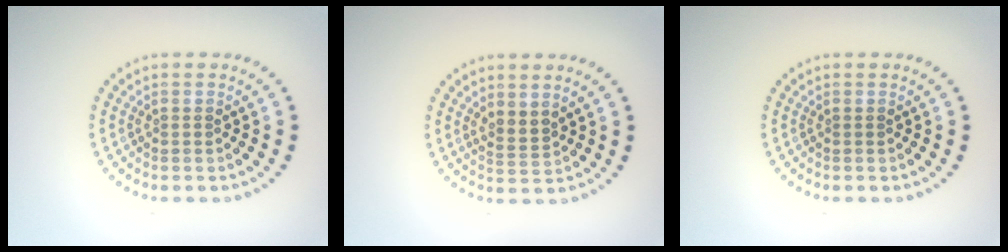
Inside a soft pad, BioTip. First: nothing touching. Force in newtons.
{"total": 1.7, "press": 1.3, "slide": 1.1}
{"total": 0.0}